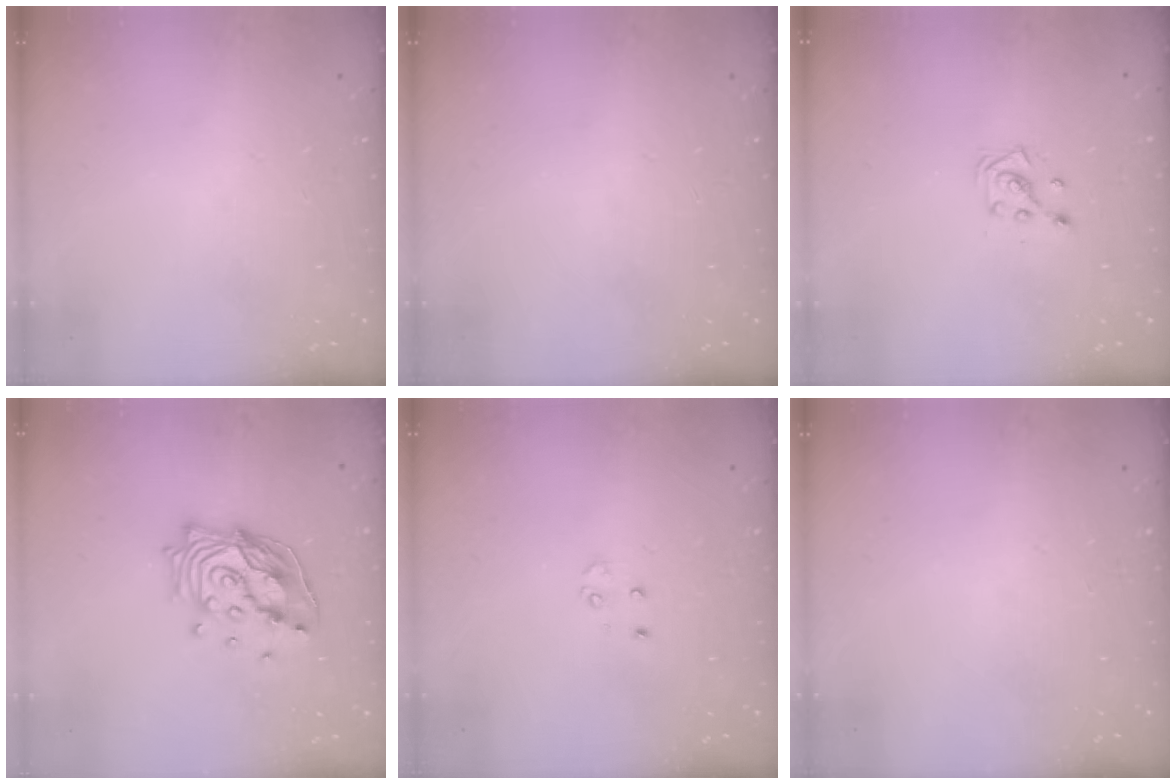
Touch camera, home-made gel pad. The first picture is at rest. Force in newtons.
{"total": 0.0}
{"total": 3.3, "press": 3.2, "slide": 0.5}
{"total": 17.0, "press": 16.1, "slide": 5.5}
{"total": 3.1, "press": 3.1, "slide": 0.6}
{"total": 0.0}